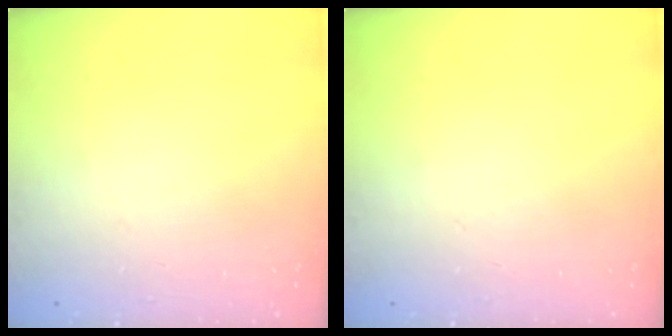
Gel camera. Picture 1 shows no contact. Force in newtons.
{"total": 0.0}